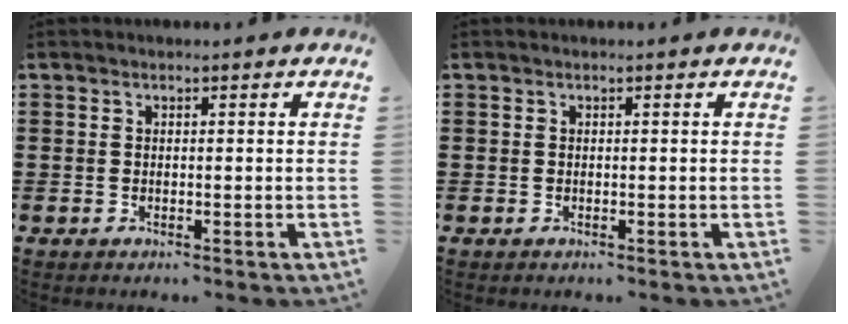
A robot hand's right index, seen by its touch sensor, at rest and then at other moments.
{"total": 0.0}